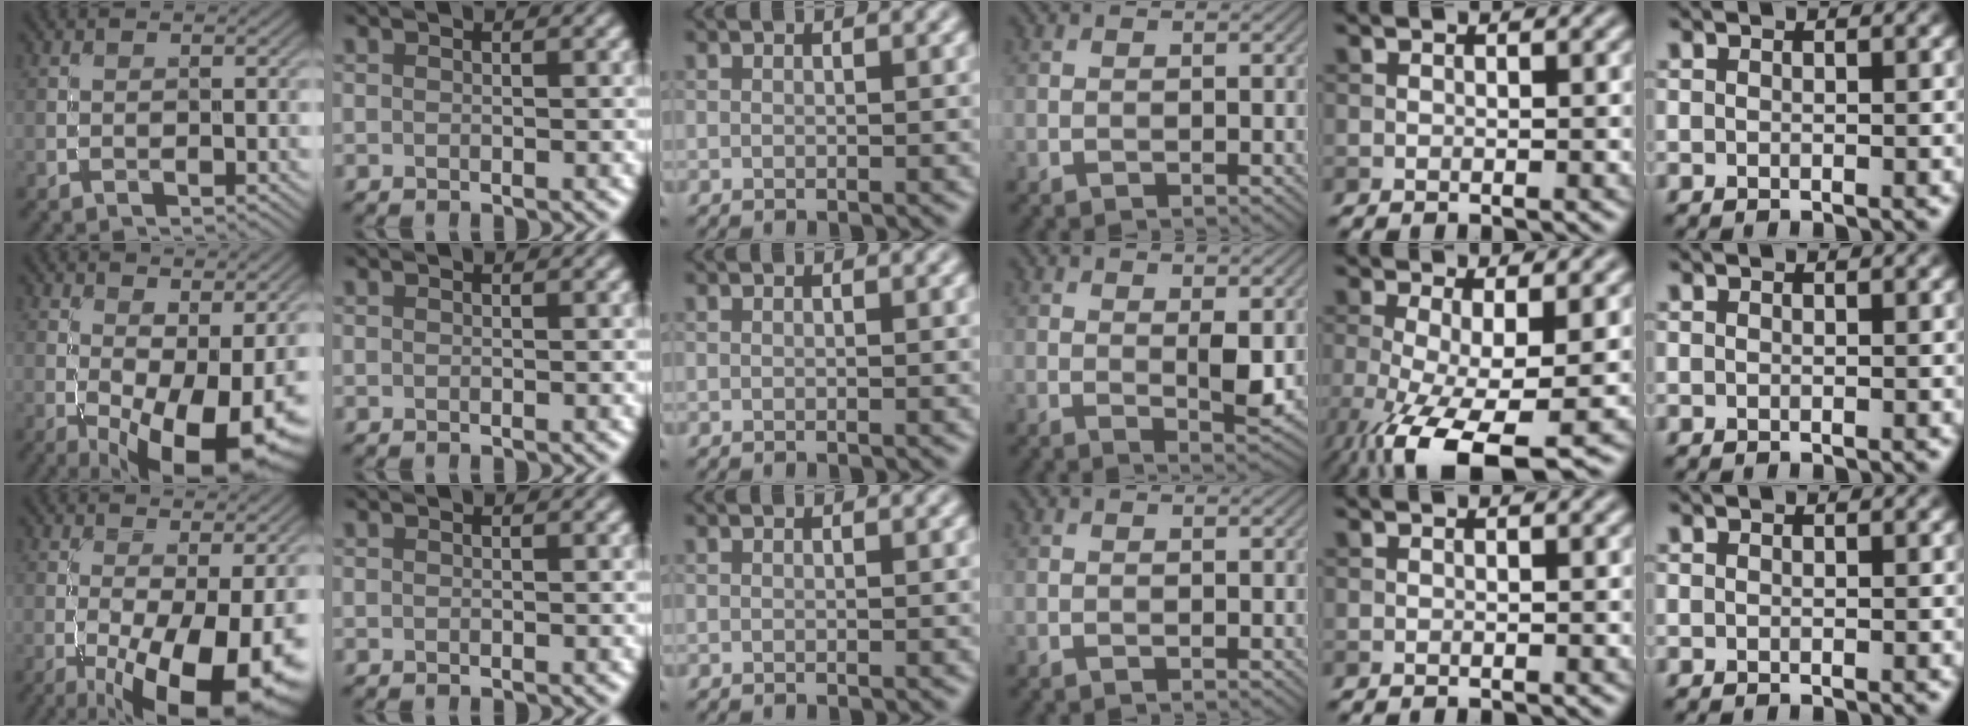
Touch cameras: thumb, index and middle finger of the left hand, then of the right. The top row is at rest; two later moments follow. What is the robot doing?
{"motion": "screw", "object": "medicine bottle"}